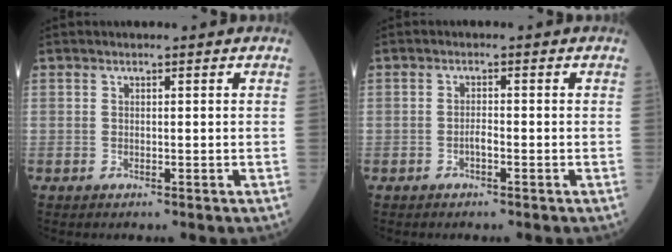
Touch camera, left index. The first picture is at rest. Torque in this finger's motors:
{"motor_torque": [0.34, 0.14, -0.01, 0.00]}